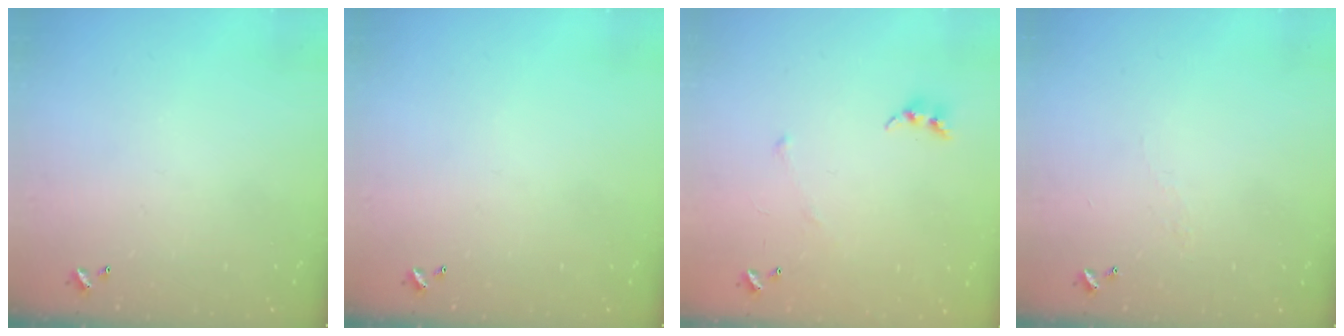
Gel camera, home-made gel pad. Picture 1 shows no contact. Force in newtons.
{"total": 0.0}
{"total": 4.7, "press": 4.7, "slide": 0.6}
{"total": 3.1, "press": 3.0, "slide": 0.6}